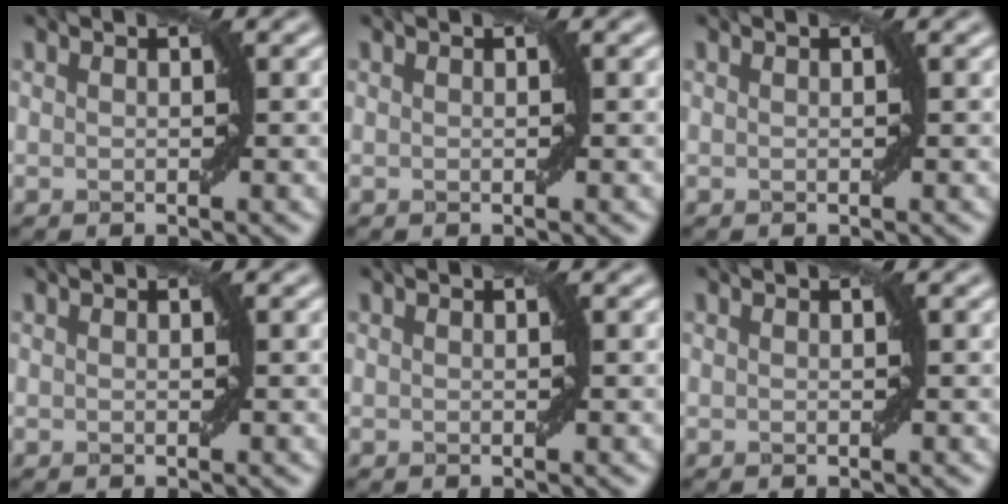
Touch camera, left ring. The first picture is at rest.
{"total": 0.0}
{"total": 0.0}
{"total": 0.0}
{"total": 0.0}
{"total": 0.0}